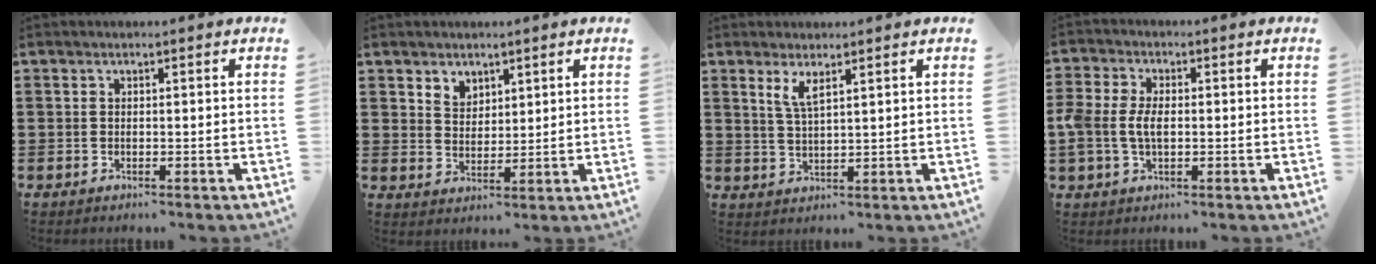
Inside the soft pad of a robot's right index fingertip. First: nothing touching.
{"total": 3.4, "force": [2.6, 2.2, 0.3], "torque": [-0.016, 0.006, 0.049]}
{"total": 3.1, "force": [2.0, 0.7, 2.3], "torque": [-0.051, 0.003, 0.035]}
{"total": 4.8, "force": [-0.5, 2.8, 3.8], "torque": [-0.102, -0.003, -0.017]}